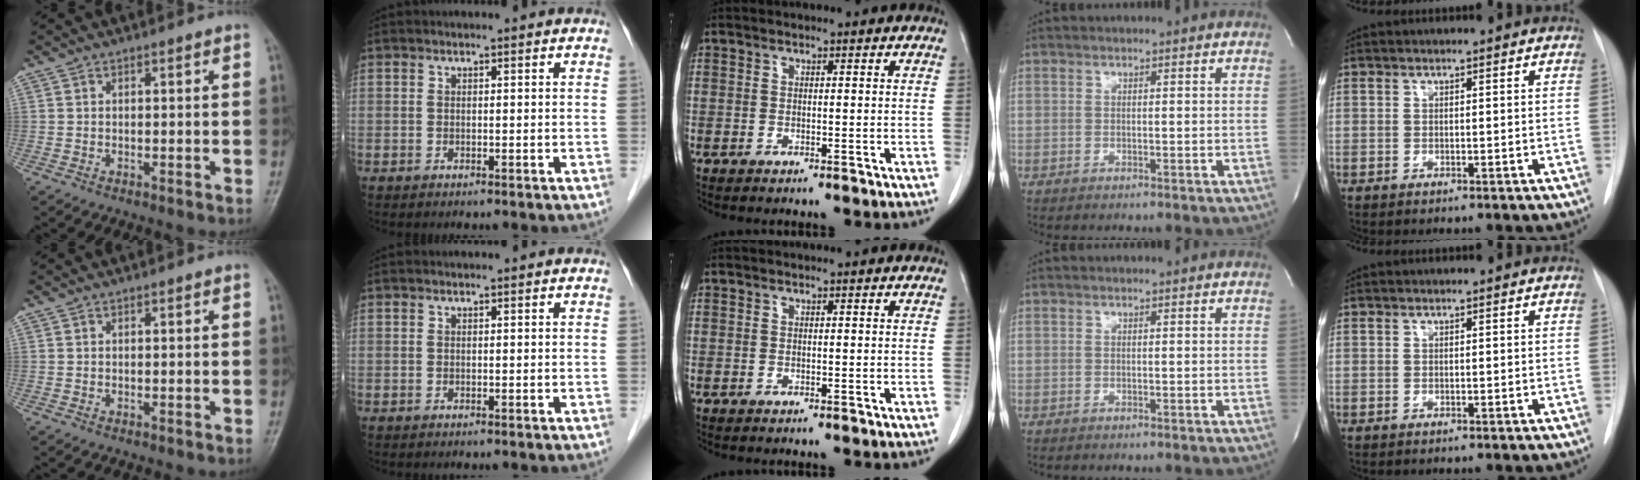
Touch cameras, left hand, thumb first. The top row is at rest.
{}